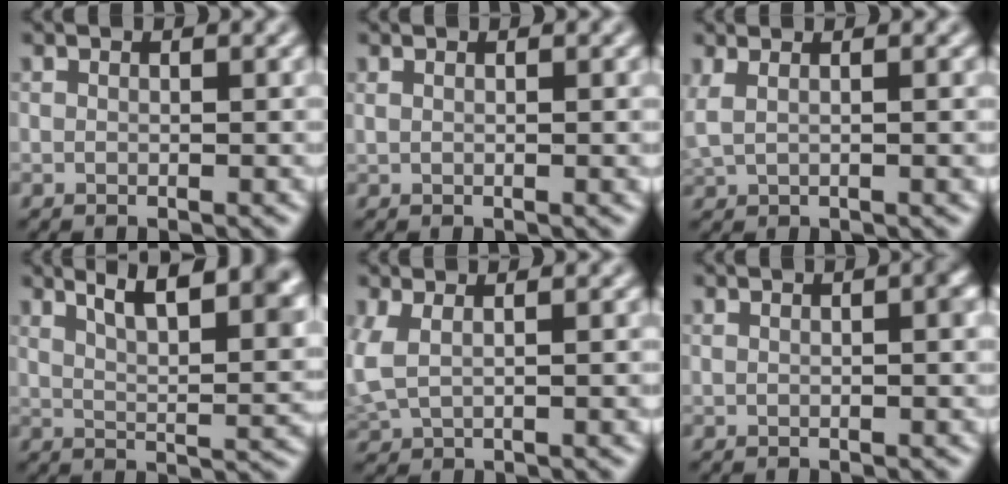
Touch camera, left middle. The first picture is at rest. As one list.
[{"total": 1.1, "force": [0.4, 0.6, 0.9], "torque": [-0.005, 0.001, 0.008]}, {"total": 3.3, "force": [1.4, 1.5, 2.6], "torque": [-0.033, 0.022, 0.009]}, {"total": 9.7, "force": [6.0, 3.0, 7.0], "torque": [-0.074, 0.022, 0.084]}, {"total": 2.5, "force": [0.5, 1.2, 2.1], "torque": [-0.052, 0.001, 0.019]}, {"total": 1.5, "force": [0.1, 0.4, 1.5], "torque": [-0.013, 0.008, 0.003]}]